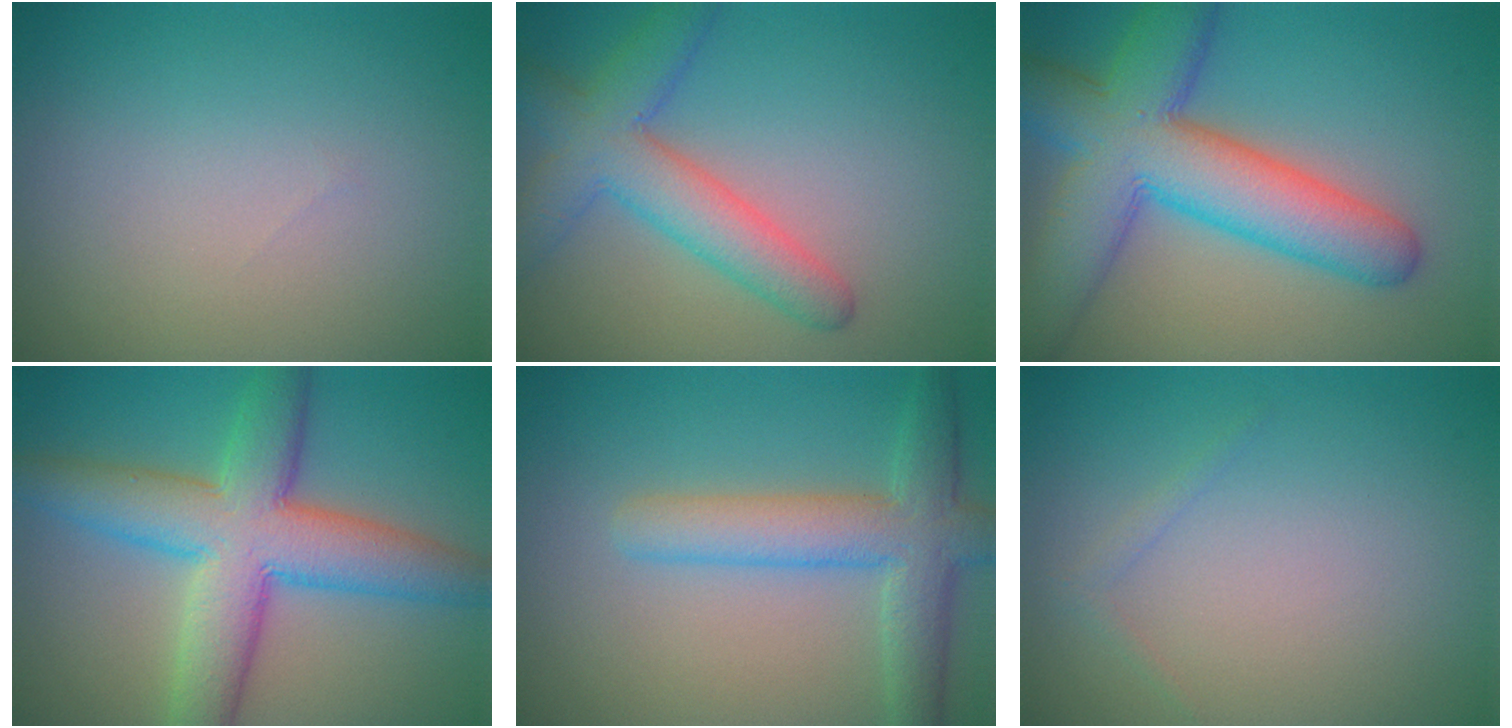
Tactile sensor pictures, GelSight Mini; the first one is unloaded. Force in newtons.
{"total": 5.5, "press": 5.5, "slide": 0.2}
{"total": 10.4, "press": 10.4, "slide": 0.2}
{"total": 9.0, "press": 9.0, "slide": 0.1}
{"total": 5.3, "press": 5.3, "slide": 0.2}
{"total": 0.6, "press": 0.6, "slide": 0.1}